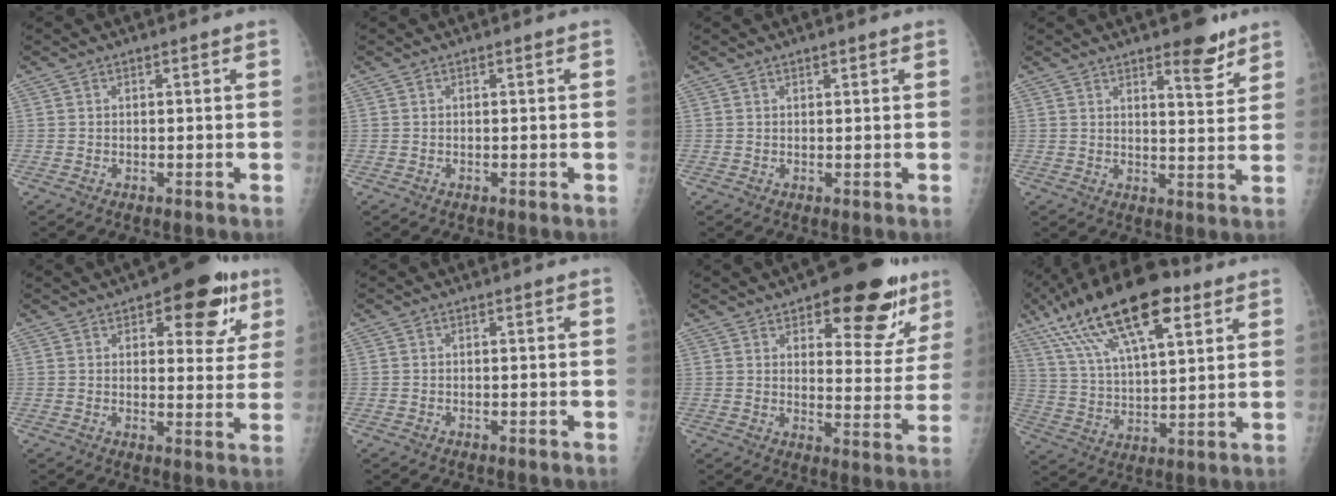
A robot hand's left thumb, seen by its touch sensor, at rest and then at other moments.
{"total": 0.0}
{"total": 0.8, "force": [0.6, 0.4, 0.5], "torque": [-0.003, -0.003, 0.009]}
{"total": 6.9, "force": [4.9, 2.0, 4.5], "torque": [-0.044, -0.033, 0.066]}
{"total": 13.1, "force": [6.7, 6.0, 9.5], "torque": [-0.069, -0.019, 0.080]}
{"total": 0.0}
{"total": 17.2, "force": [10.3, 7.6, 11.6], "torque": [-0.087, -0.050, 0.137]}
{"total": 22.1, "force": [12.0, 8.4, 16.6], "torque": [-0.282, -0.011, 0.214]}